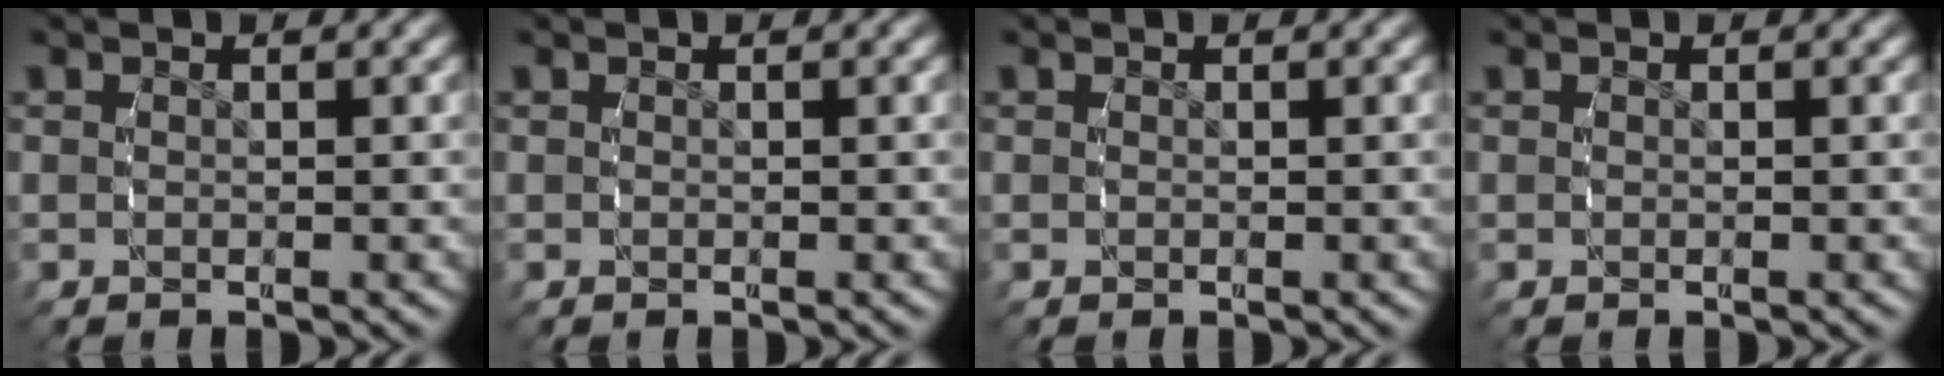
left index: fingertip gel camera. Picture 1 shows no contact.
{"total": 0.0}
{"total": 0.0}
{"total": 0.0}